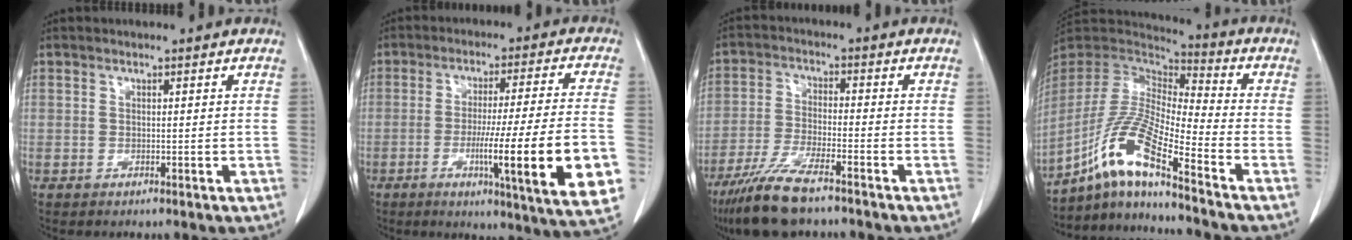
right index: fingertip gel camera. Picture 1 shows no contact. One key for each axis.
{"total": 18.5, "fx": -4.9, "fy": -0.6, "fz": 17.8, "tx": -0.221, "ty": -0.022, "tz": -0.069}
{"total": 9.7, "fx": -7.2, "fy": 1.4, "fz": 6.3, "tx": -0.130, "ty": -0.028, "tz": -0.132}
{"total": 13.4, "fx": -8.8, "fy": 0.2, "fz": 10.1, "tx": -0.218, "ty": -0.002, "tz": -0.168}